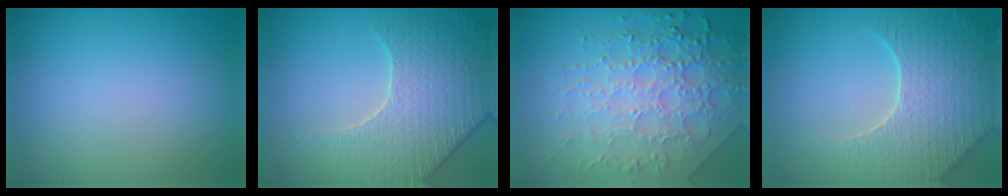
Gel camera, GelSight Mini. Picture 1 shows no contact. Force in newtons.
{"total": 5.7, "press": 5.2, "slide": 2.1}
{"total": 8.0, "press": 5.6, "slide": 5.8}
{"total": 5.4, "press": 5.1, "slide": 1.7}